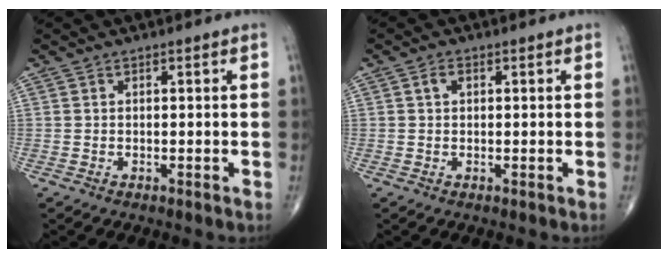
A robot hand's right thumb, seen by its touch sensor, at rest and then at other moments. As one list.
[{"total": 1.6, "force": [0.4, 1.1, 1.1], "torque": [-0.021, 0.007, 0.007]}]